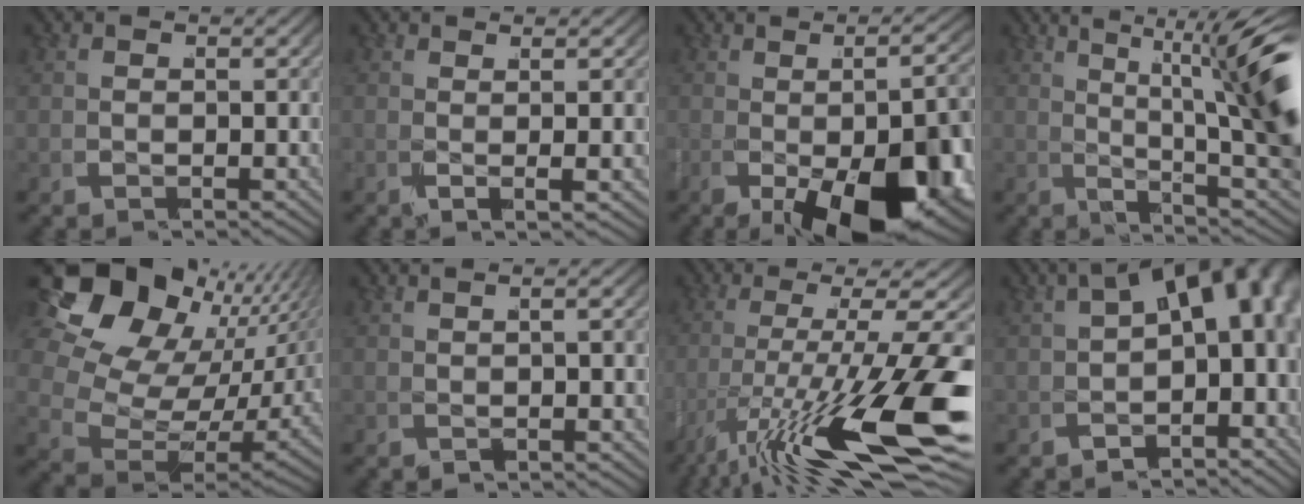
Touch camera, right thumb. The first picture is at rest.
{"total": 2.3, "force": [1.0, -0.1, 2.0], "torque": [-0.032, 0.002, 0.010]}
{"total": 16.2, "force": [-2.8, 7.7, 14.0], "torque": [-0.209, -0.038, -0.029]}
{"total": 10.4, "force": [0.2, 4.8, 9.2], "torque": [-0.121, -0.011, -0.004]}
{"total": 13.8, "force": [2.2, 9.4, 9.8], "torque": [-0.205, -0.026, 0.035]}
{"total": 3.1, "force": [0.4, 1.6, 2.7], "torque": [-0.039, 0.005, 0.000]}
{"total": 12.1, "force": [-3.7, 4.1, 10.7], "torque": [-0.211, -0.040, -0.041]}
{"total": 9.7, "force": [0.1, 5.7, 7.8], "torque": [-0.107, 0.000, -0.007]}